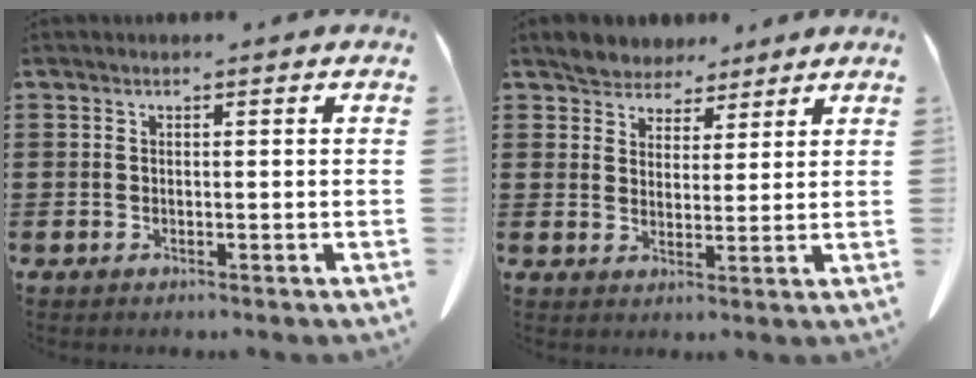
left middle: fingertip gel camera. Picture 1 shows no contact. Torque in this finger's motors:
{"motor_torque": [0.97, 0.63, 0.06, 0.02]}